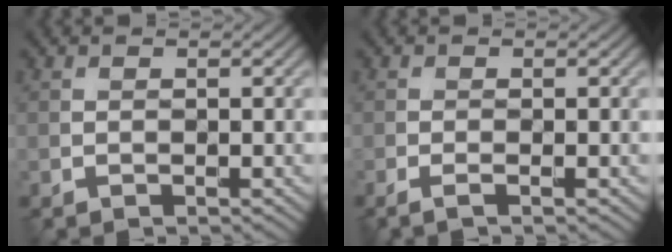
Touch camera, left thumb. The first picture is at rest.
{"total": 1.1, "force": [-0.4, 0.1, 1.0], "torque": [-0.025, 0.000, -0.014]}